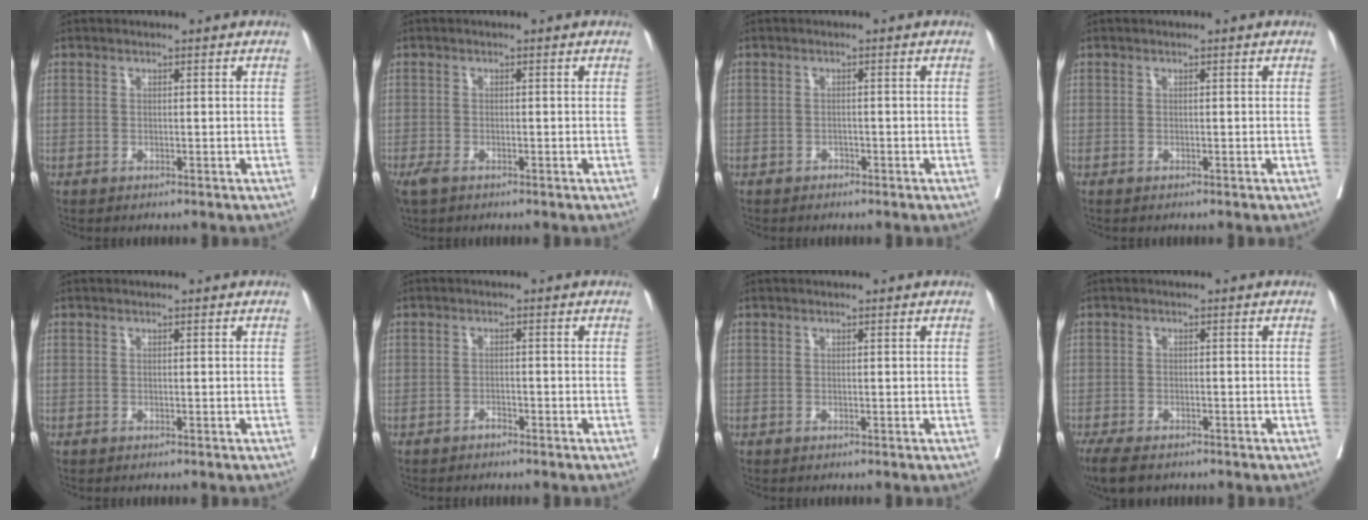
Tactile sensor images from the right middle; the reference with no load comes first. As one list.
[{"total": 2.7, "force": [-1.8, 1.2, 1.6], "torque": [-0.038, -0.007, -0.029]}, {"total": 0.7, "force": [-0.6, 0.3, 0.1], "torque": [-0.008, -0.001, -0.011]}, {"total": 0.0}, {"total": 0.0}, {"total": 0.9, "force": [-0.9, 0.2, 0.3], "torque": [-0.010, -0.001, -0.014]}, {"total": 0.0}, {"total": 5.7, "force": [-4.4, 2.1, 3.0], "torque": [-0.050, -0.012, -0.069]}]